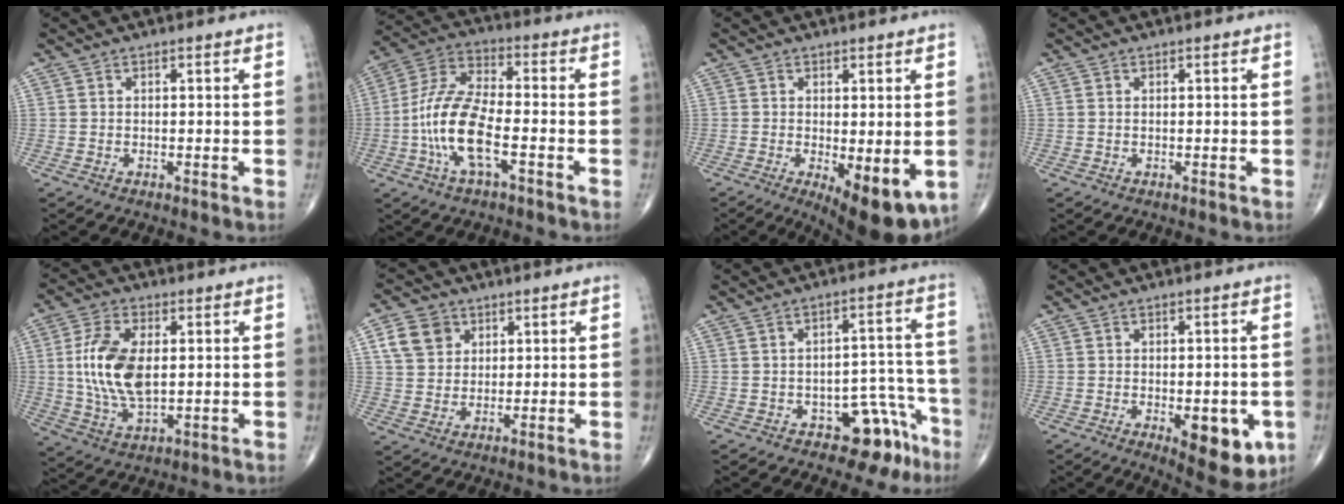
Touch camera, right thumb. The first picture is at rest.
{"total": 13.6, "force": [-3.8, 5.2, 12.0], "torque": [-0.252, 0.031, -0.078]}
{"total": 10.3, "force": [-3.0, 3.8, 9.1], "torque": [-0.118, -0.023, -0.033]}
{"total": 0.0}
{"total": 12.8, "force": [1.2, 6.6, 10.9], "torque": [-0.218, -0.005, 0.027]}
{"total": 7.3, "force": [2.9, 6.0, 3.0], "torque": [-0.032, -0.003, 0.054]}
{"total": 9.0, "force": [-5.5, 5.2, 4.8], "torque": [-0.011, 0.063, -0.070]}
{"total": 10.8, "force": [-3.5, 4.7, 9.1], "torque": [-0.093, -0.005, -0.035]}